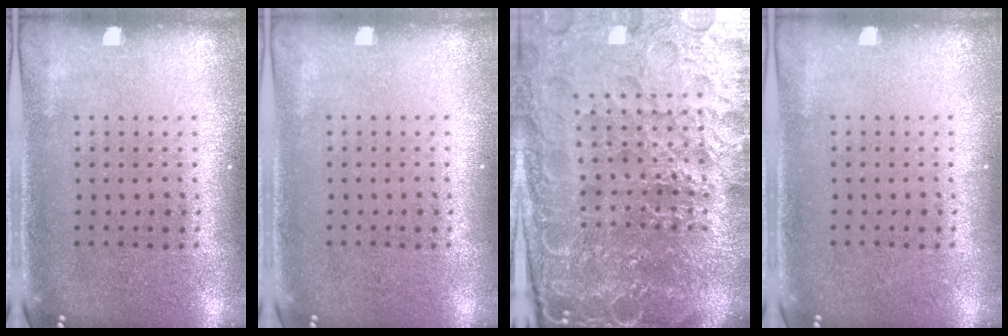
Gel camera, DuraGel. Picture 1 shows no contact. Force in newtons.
{"total": 0.0}
{"total": 6.8, "press": 6.0, "slide": 3.3}
{"total": 0.0}